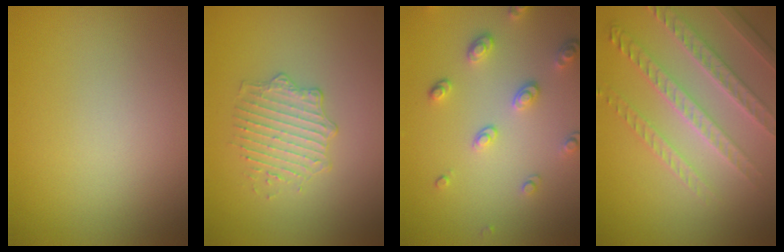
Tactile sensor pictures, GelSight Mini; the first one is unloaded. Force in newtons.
{"total": 2.3, "press": 1.6, "slide": 1.6}
{"total": 2.9, "press": 2.6, "slide": 1.3}
{"total": 4.1, "press": 4.1, "slide": 0.2}